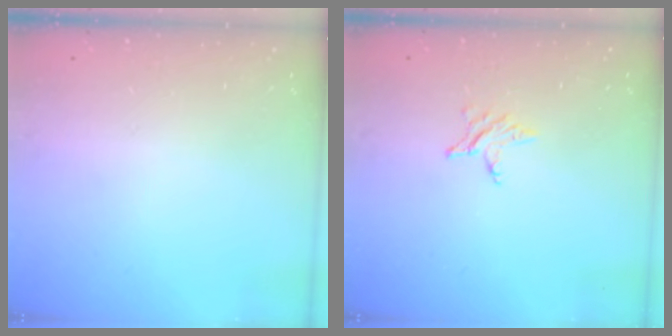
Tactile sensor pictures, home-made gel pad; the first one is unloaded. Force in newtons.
{"total": 2.8, "press": 2.8, "slide": 0.3}